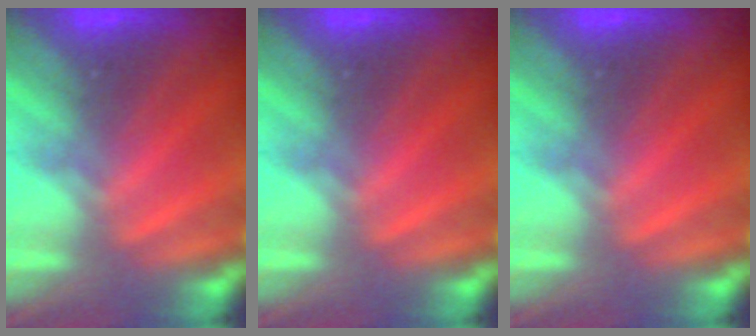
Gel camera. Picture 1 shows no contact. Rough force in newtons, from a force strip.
{"total": 0.0}
{"total": 0.0}